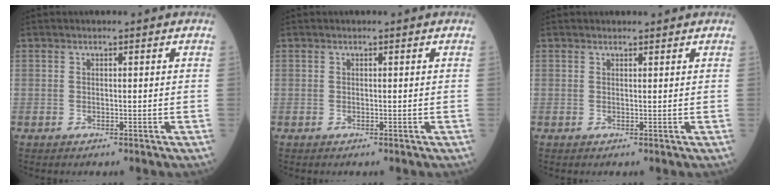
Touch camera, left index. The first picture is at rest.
{"total": 0.0}
{"total": 1.4, "force": [1.3, 0.2, 0.1], "torque": [-0.011, 0.007, 0.020]}